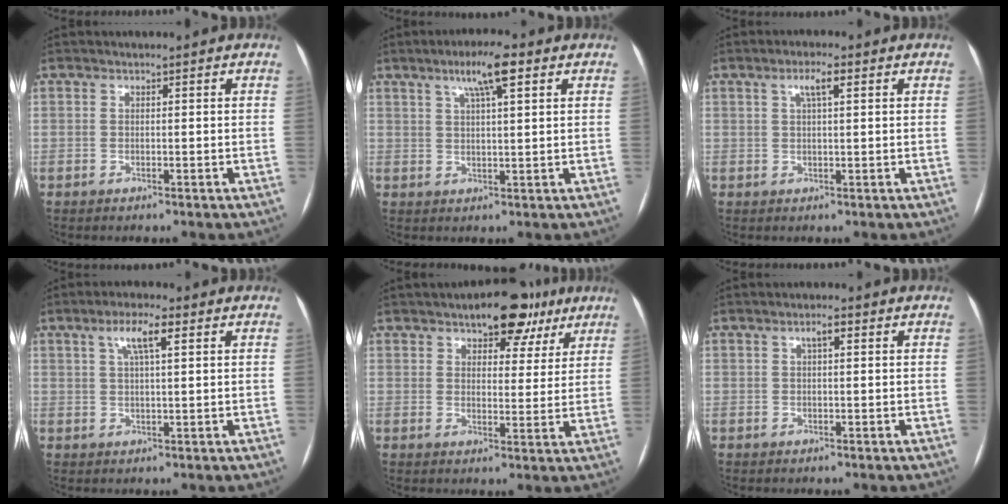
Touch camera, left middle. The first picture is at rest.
{"total": 6.4, "force": [3.4, 0.7, 5.4], "torque": [-0.097, 0.014, 0.057]}
{"total": 3.1, "force": [1.3, 0.5, 2.8], "torque": [-0.055, 0.008, 0.023]}
{"total": 5.0, "force": [2.2, 0.8, 4.4], "torque": [-0.087, 0.012, 0.040]}
{"total": 8.8, "force": [5.7, 4.6, 5.0], "torque": [-0.049, 0.020, 0.076]}
{"total": 1.7, "force": [0.6, 0.4, 1.6], "torque": [-0.027, 0.007, 0.009]}